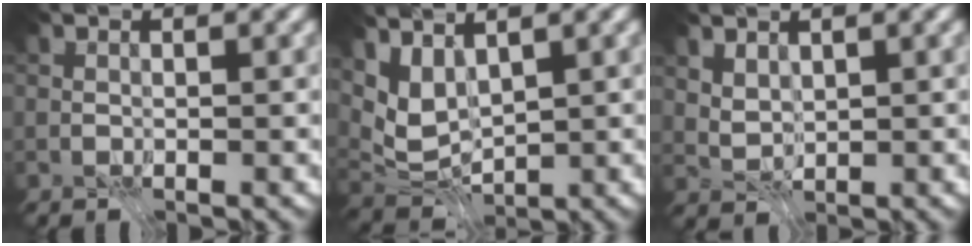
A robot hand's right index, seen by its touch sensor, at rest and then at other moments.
{"total": 4.1, "force": [2.1, 2.0, 2.8], "torque": [-0.059, -0.008, 0.044]}
{"total": 2.1, "force": [1.3, 1.3, 1.1], "torque": [-0.027, -0.008, 0.036]}